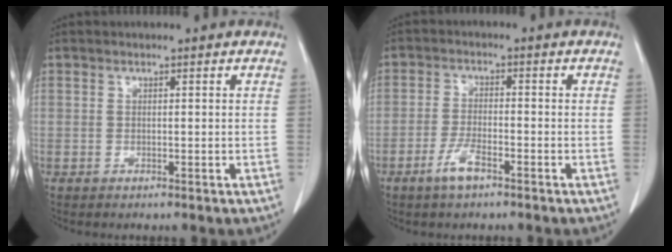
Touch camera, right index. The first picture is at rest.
{"total": 4.0, "force": [-2.6, 0.8, 3.0], "torque": [-0.064, -0.002, -0.048]}